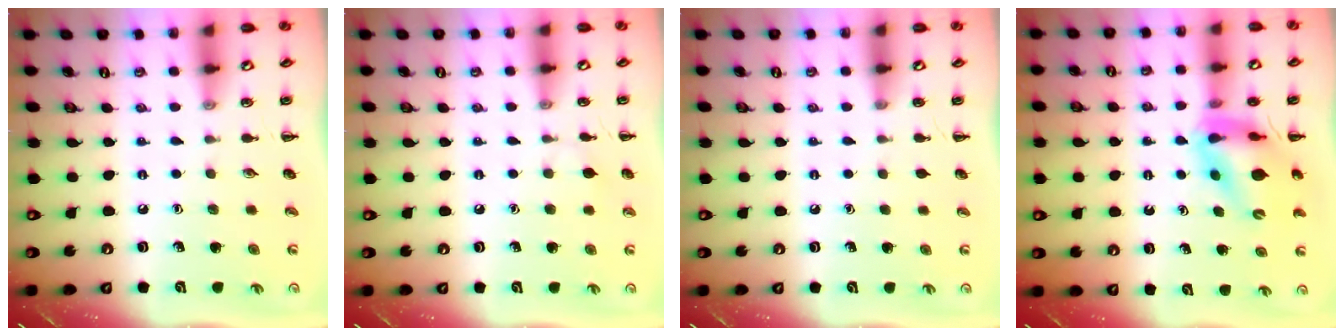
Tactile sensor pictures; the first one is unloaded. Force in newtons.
{"total": 5.2, "press": 4.9, "slide": 1.5}
{"total": 0.0}
{"total": 10.5, "press": 10.0, "slide": 3.1}